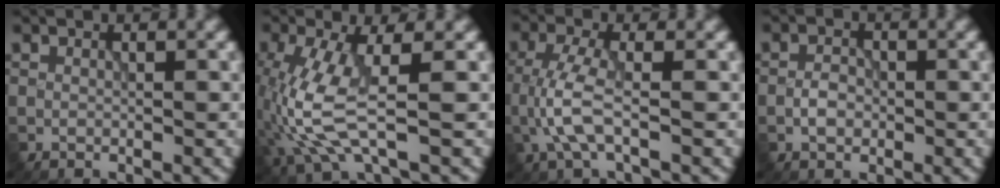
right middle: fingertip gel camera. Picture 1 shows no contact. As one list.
[{"total": 6.3, "force": [-0.9, 1.8, 5.9], "torque": [-0.155, -0.005, -0.013]}, {"total": 3.7, "force": [-1.1, 1.0, 3.4], "torque": [-0.082, 0.003, -0.027]}, {"total": 1.8, "force": [-0.5, 1.2, 1.2], "torque": [-0.021, 0.005, -0.014]}]